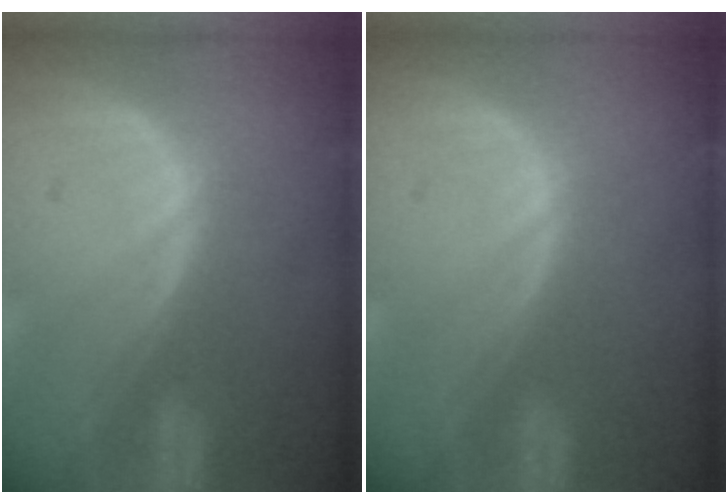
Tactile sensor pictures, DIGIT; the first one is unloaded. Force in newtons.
{"total": 0.0}